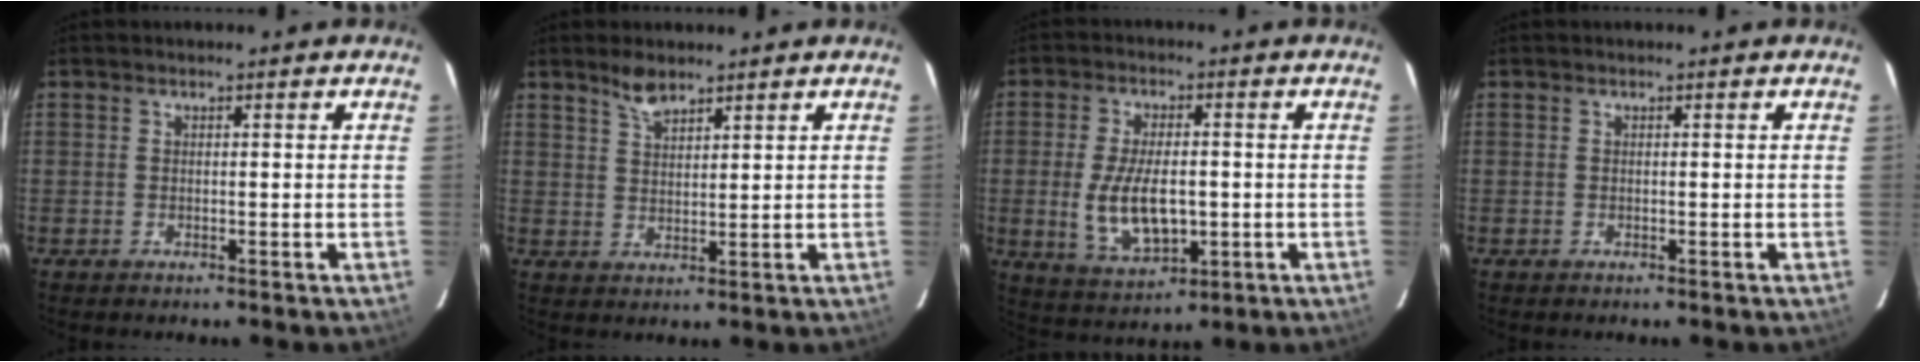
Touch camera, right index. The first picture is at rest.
{"total": 3.9, "force": [3.2, 1.4, 1.7], "torque": [-0.030, 0.002, 0.062]}
{"total": 11.0, "force": [-1.4, 5.2, 9.6], "torque": [-0.192, -0.013, -0.014]}
{"total": 0.0}